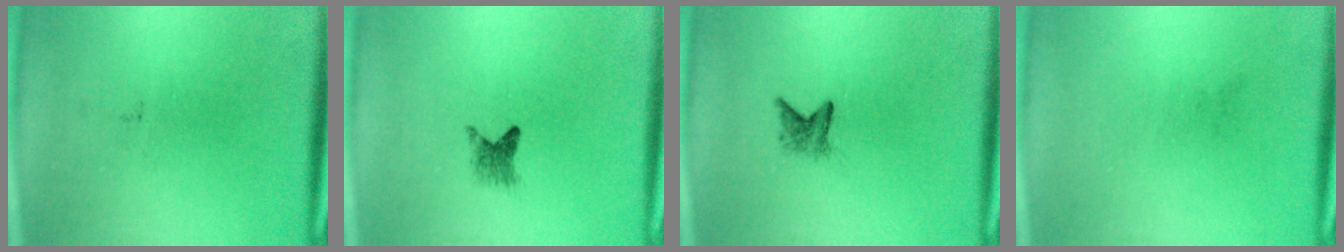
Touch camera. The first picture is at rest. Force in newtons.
{"total": 2.0}
{"total": 1.8}
{"total": 0.0}